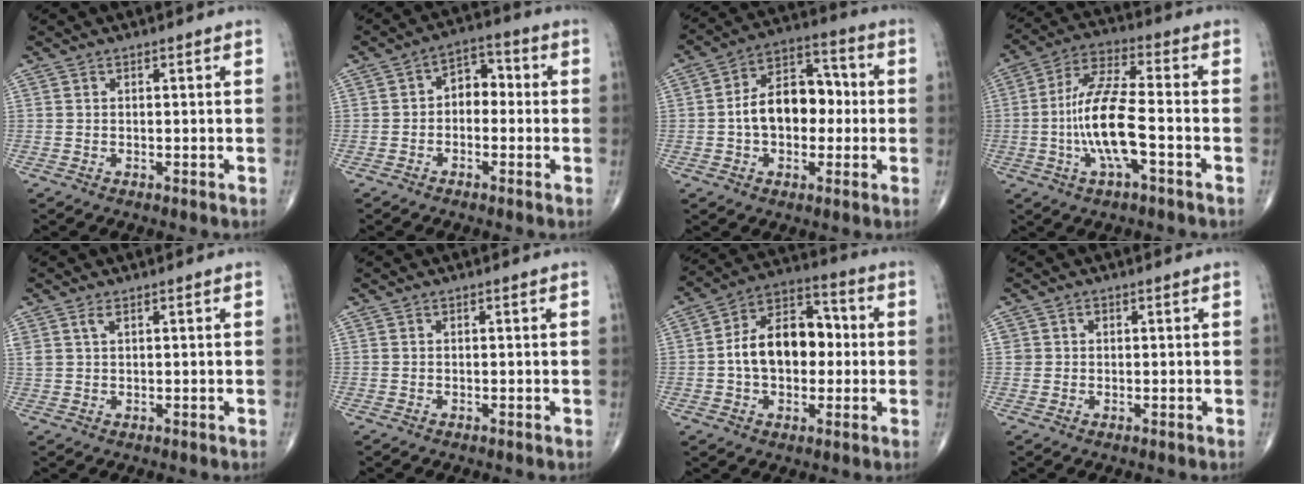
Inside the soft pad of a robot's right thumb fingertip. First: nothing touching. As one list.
[{"total": 5.8, "force": [-0.5, 4.1, 4.1], "torque": [-0.035, 0.027, -0.023]}, {"total": 13.2, "force": [-0.6, 8.8, 9.9], "torque": [-0.131, 0.041, -0.018]}, {"total": 13.2, "force": [-3.0, 3.6, 12.3], "torque": [-0.256, 0.028, -0.060]}, {"total": 1.8, "force": [1.0, 0.7, 1.3], "torque": [-0.035, 0.006, 0.028]}, {"total": 0.0}, {"total": 14.6, "force": [-0.2, 9.5, 11.0], "torque": [-0.153, 0.037, -0.011]}, {"total": 1.3, "force": [0.3, 1.3, 0.2], "torque": [0.006, 0.002, 0.003]}]